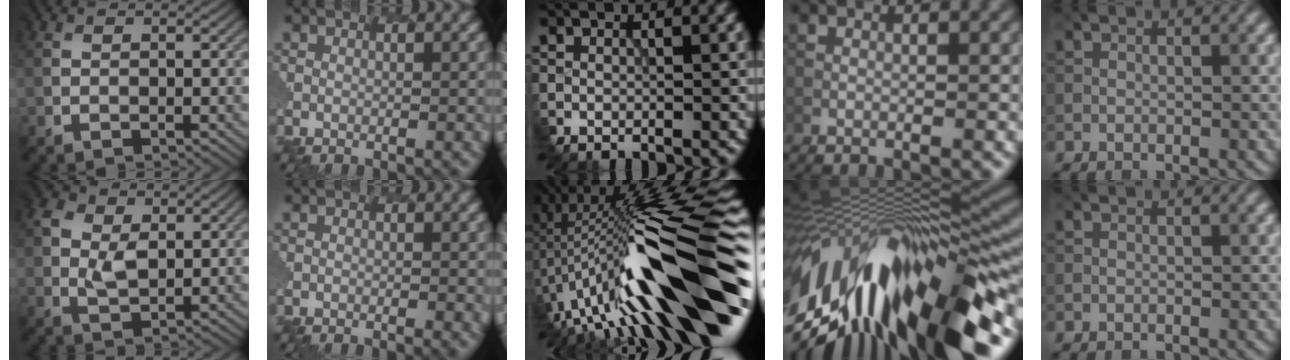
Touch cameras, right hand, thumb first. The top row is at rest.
{"thumb": {"total": 3.6, "force": [1.0, 2.8, 2.1], "torque": [-0.055, 0.000, 0.021]}, "index": {"total": 0.6, "force": [-0.3, 0.1, 0.5], "torque": [-0.010, -0.004, -0.005]}, "middle": {"total": 16.6, "force": [-3.6, 3.3, 15.8], "torque": [-0.235, 0.037, -0.065]}, "ring": {"total": 16.5, "force": [-5.0, 6.0, 14.6], "torque": [-0.257, 0.005, -0.080]}}